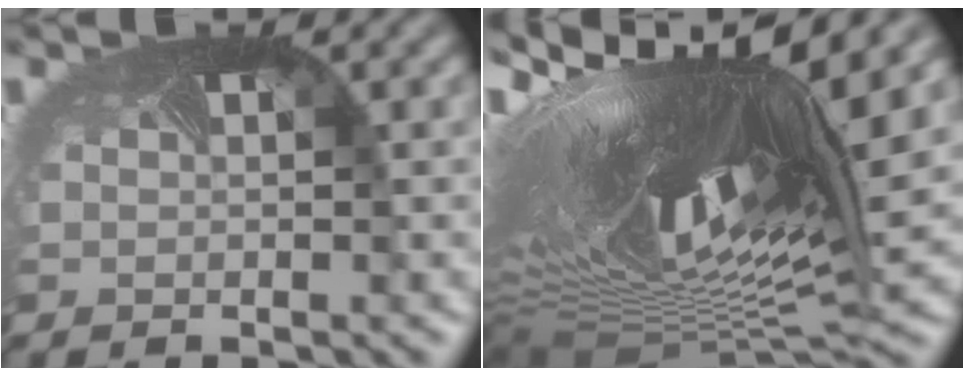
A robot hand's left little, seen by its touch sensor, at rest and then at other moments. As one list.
[{"total": 18.4, "force": [5.4, 7.4, 15.9], "torque": [-0.307, 0.018, 0.091]}]